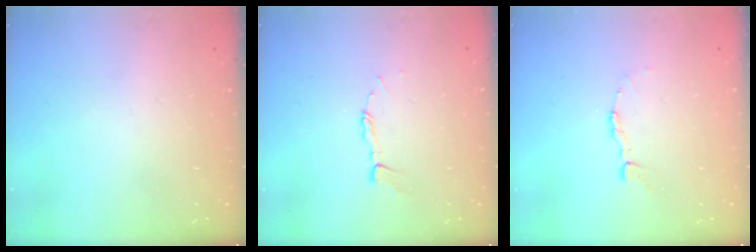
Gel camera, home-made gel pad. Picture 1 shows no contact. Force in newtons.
{"total": 3.9, "press": 3.9, "slide": 0.2}
{"total": 3.2, "press": 3.2, "slide": 0.2}